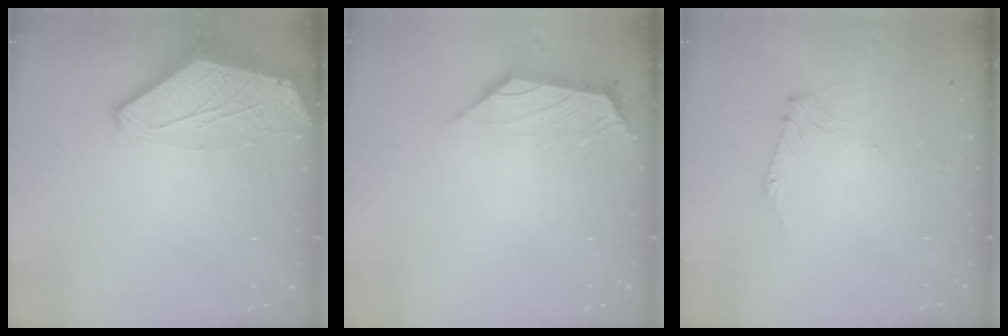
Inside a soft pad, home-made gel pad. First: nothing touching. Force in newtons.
{"total": 1.6, "press": 1.5, "slide": 0.6}
{"total": 2.1, "press": 2.0, "slide": 0.5}